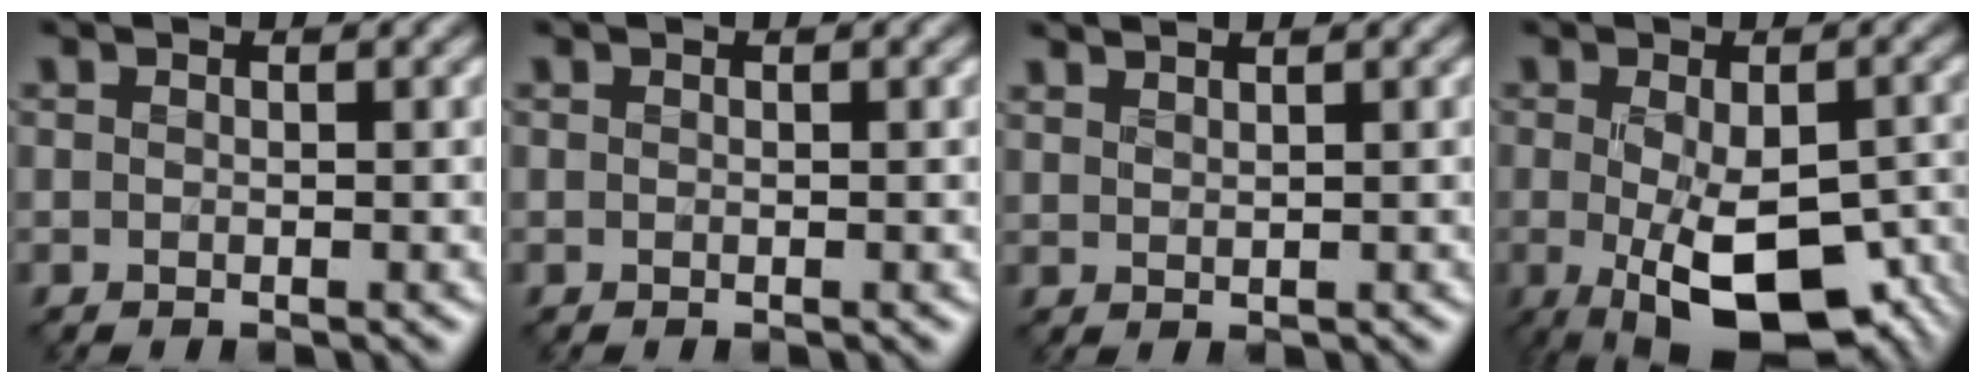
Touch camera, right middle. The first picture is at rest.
{"total": 0.0}
{"total": 1.5, "force": [1.5, -0.2, -0.2], "torque": [-0.003, 0.003, 0.033]}
{"total": 11.9, "force": [-4.4, 5.6, 9.5], "torque": [-0.167, -0.046, -0.049]}